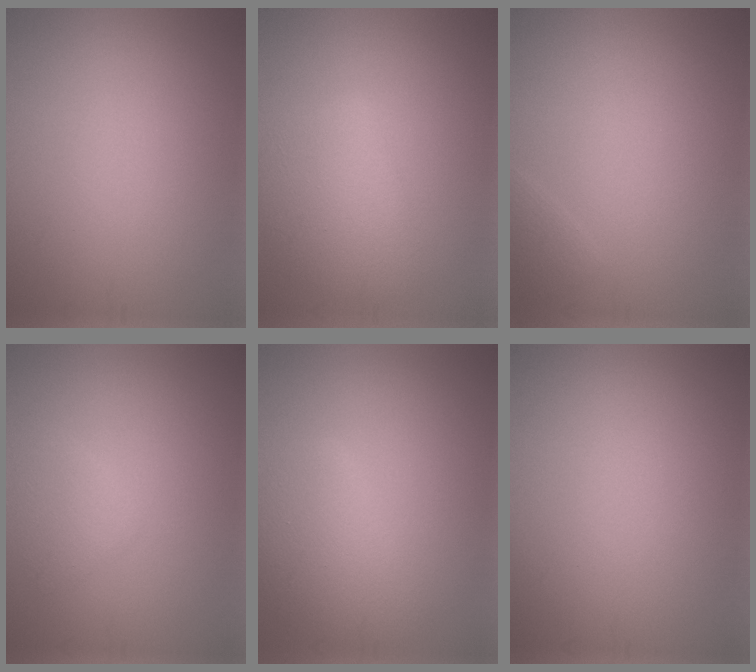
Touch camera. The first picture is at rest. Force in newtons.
{"total": 3.9, "press": 3.9, "slide": 0.4}
{"total": 0.9, "press": 0.9, "slide": 0.1}
{"total": 1.7, "press": 1.7, "slide": 0.1}
{"total": 4.2, "press": 4.2, "slide": 0.3}
{"total": 0.0}